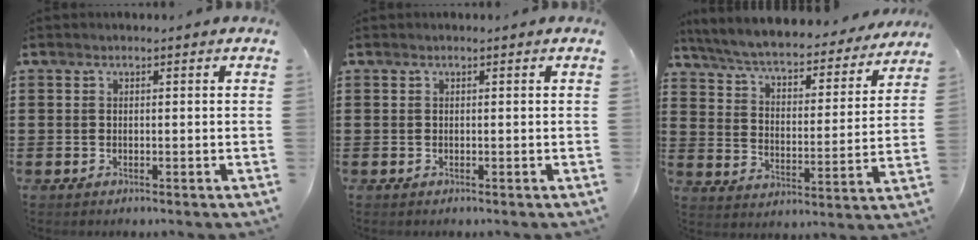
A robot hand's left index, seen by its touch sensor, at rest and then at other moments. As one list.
[{"total": 0.0}, {"total": 5.6, "force": [5.2, 0.3, 2.0], "torque": [-0.064, -0.041, 0.084]}]